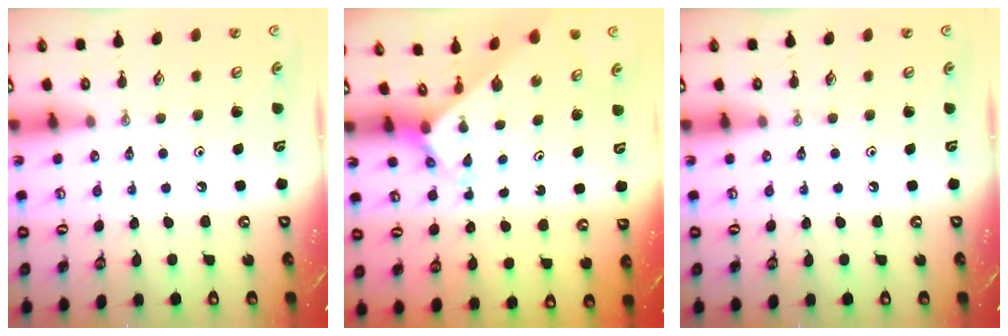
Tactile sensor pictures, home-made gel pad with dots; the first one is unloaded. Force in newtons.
{"total": 2.5, "press": 2.5, "slide": 0.2}
{"total": 0.0}